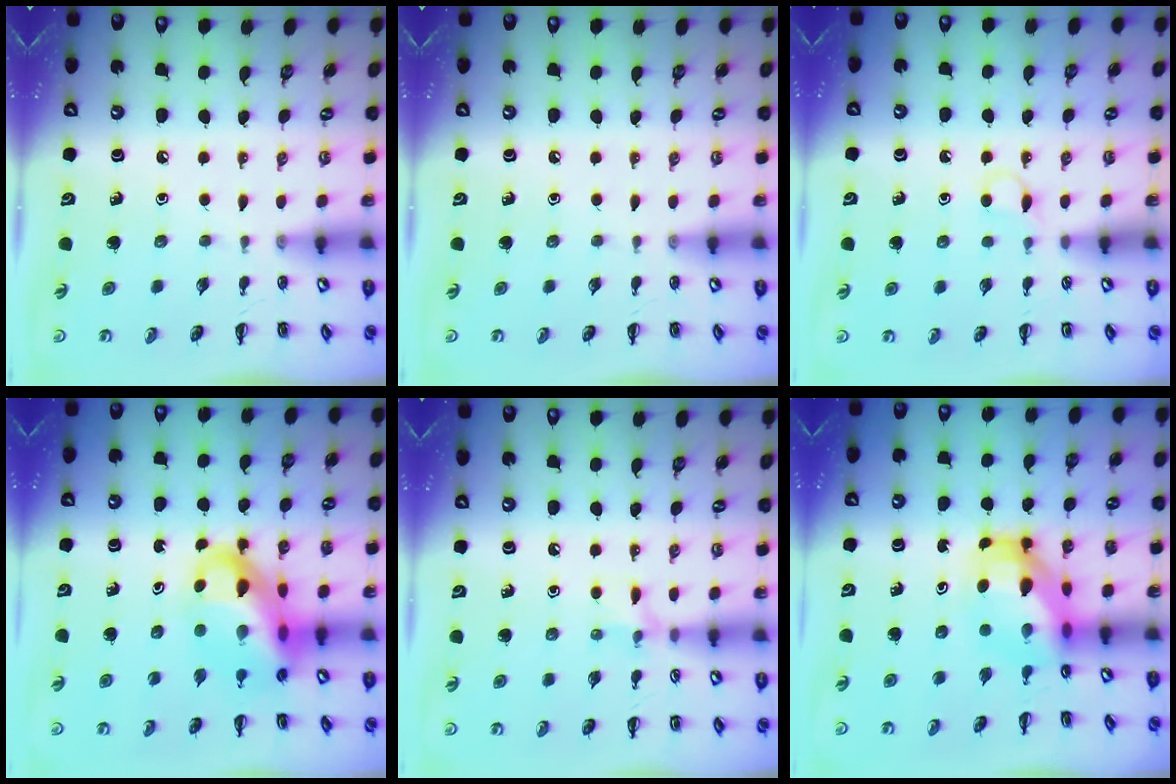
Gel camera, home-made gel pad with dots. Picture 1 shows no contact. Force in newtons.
{"total": 0.0}
{"total": 3.1, "press": 2.9, "slide": 1.0}
{"total": 14.8, "press": 14.3, "slide": 3.6}
{"total": 6.2, "press": 6.0, "slide": 1.2}
{"total": 5.5, "press": 5.3, "slide": 1.6}